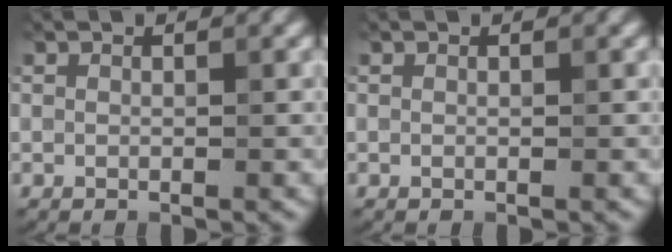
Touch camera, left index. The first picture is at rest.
{"total": 0.0}